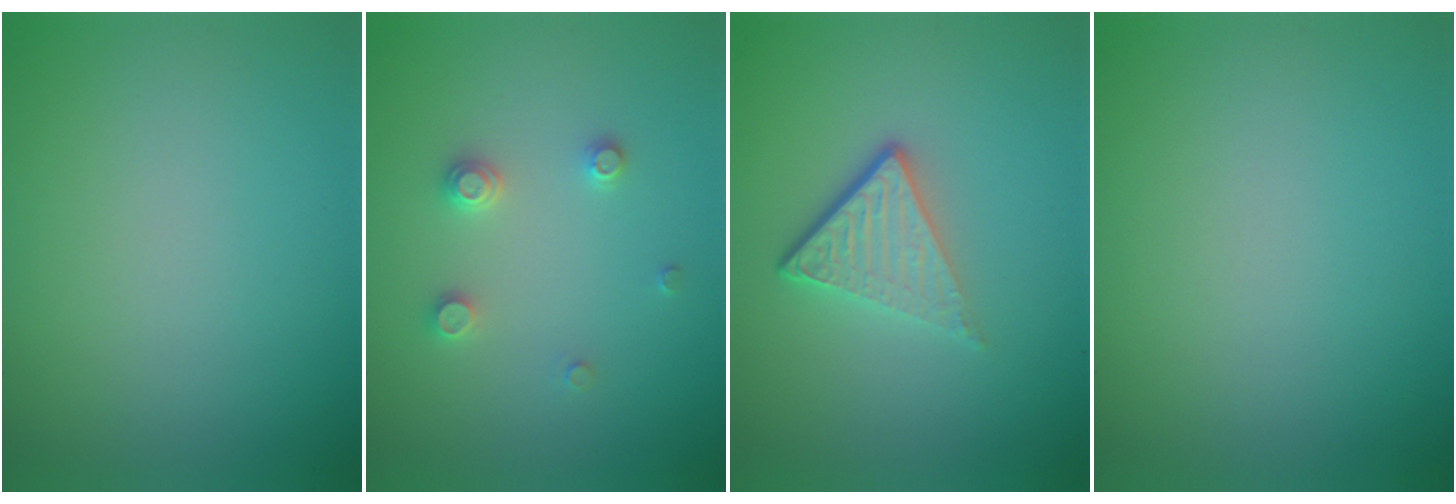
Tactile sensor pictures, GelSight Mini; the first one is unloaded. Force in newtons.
{"total": 1.8, "press": 1.7, "slide": 0.3}
{"total": 4.1, "press": 2.6, "slide": 3.2}
{"total": 0.0}